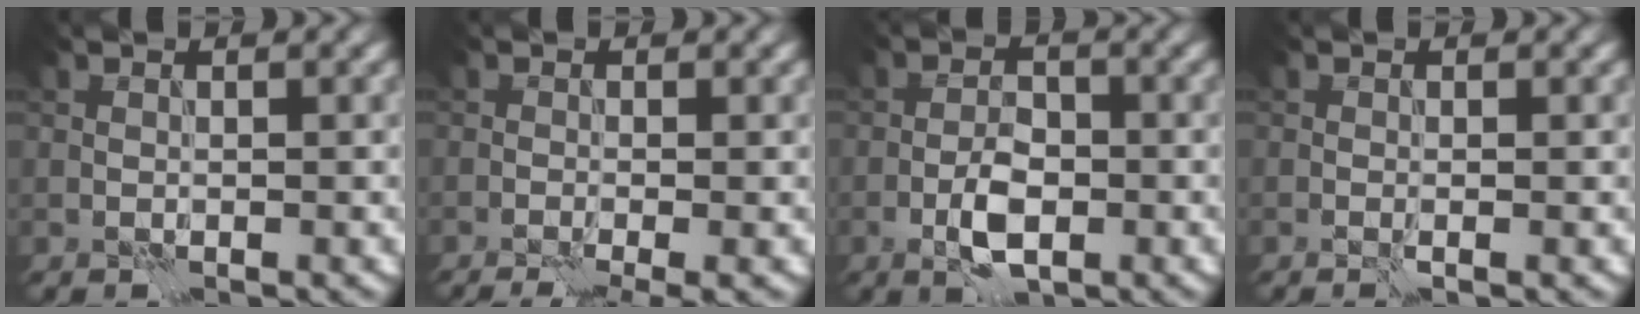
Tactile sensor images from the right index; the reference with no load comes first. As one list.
[{"total": 4.2, "force": [-2.2, 1.3, 3.3], "torque": [-0.039, -0.001, -0.029]}, {"total": 3.7, "force": [-1.5, 1.7, 3.0], "torque": [-0.051, 0.003, -0.031]}, {"total": 0.7, "force": [-0.2, 0.0, 0.7], "torque": [-0.013, -0.002, -0.004]}]